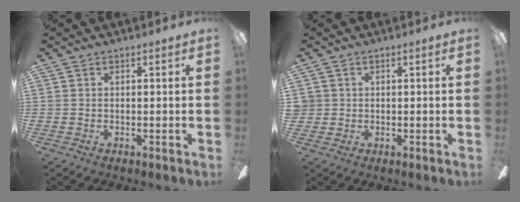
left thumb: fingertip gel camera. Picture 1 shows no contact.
{"total": 2.0, "force": [0.5, 2.0, 0.1], "torque": [-0.007, 0.004, 0.009]}